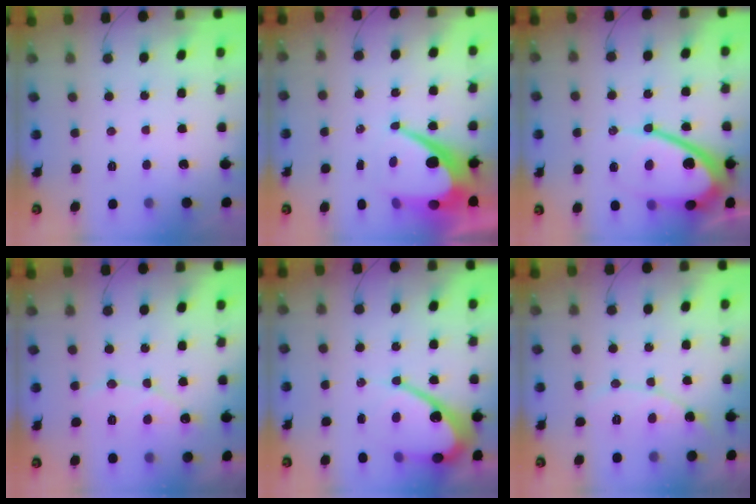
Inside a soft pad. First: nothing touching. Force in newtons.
{"total": 14.1, "press": 14.1, "slide": 1.4}
{"total": 16.6, "press": 16.5, "slide": 1.5}
{"total": 8.3, "press": 8.3, "slide": 0.6}
{"total": 12.7, "press": 12.7, "slide": 0.9}
{"total": 8.6, "press": 8.6, "slide": 0.4}